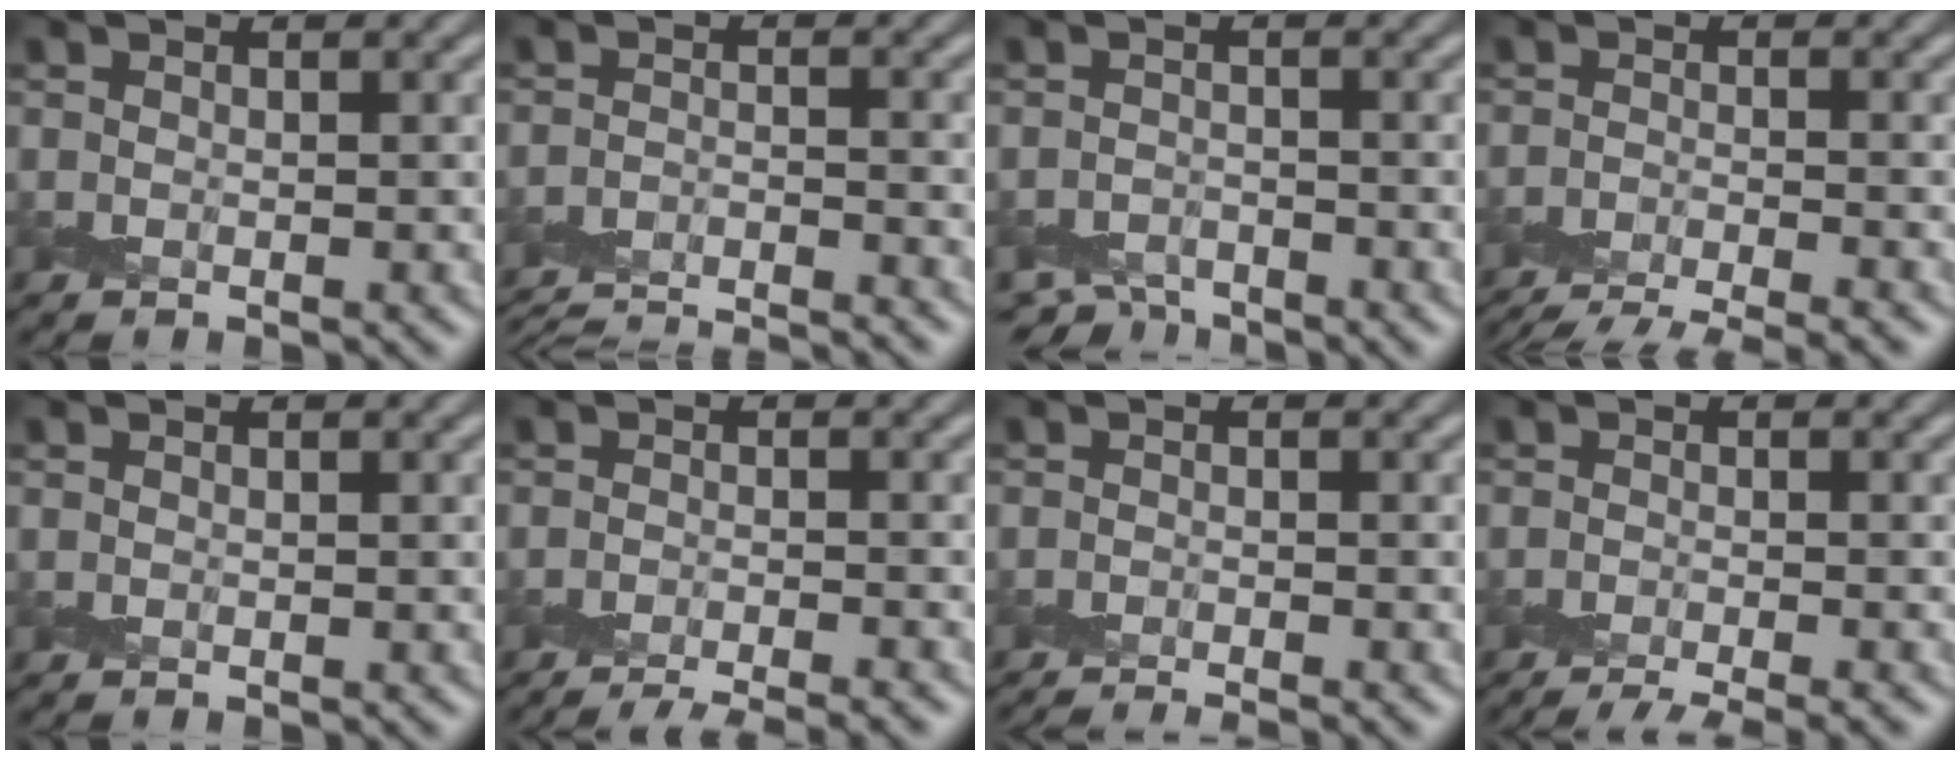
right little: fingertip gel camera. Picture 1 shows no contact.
{"total": 9.4, "force": [-9.2, 1.3, 1.4], "torque": [-0.011, -0.012, -0.139]}
{"total": 3.0, "force": [-2.9, 0.8, 0.3], "torque": [0.004, -0.006, -0.062]}
{"total": 7.3, "force": [-6.6, 1.3, 2.9], "torque": [-0.042, -0.027, -0.090]}
{"total": 0.0}
{"total": 5.3, "force": [-4.6, 0.6, 2.6], "torque": [-0.032, -0.024, -0.063]}
{"total": 2.1, "force": [-1.9, -0.4, 0.8], "torque": [-0.013, -0.010, -0.043]}
{"total": 4.5, "force": [-3.4, 0.5, 3.0], "torque": [-0.044, -0.016, -0.060]}